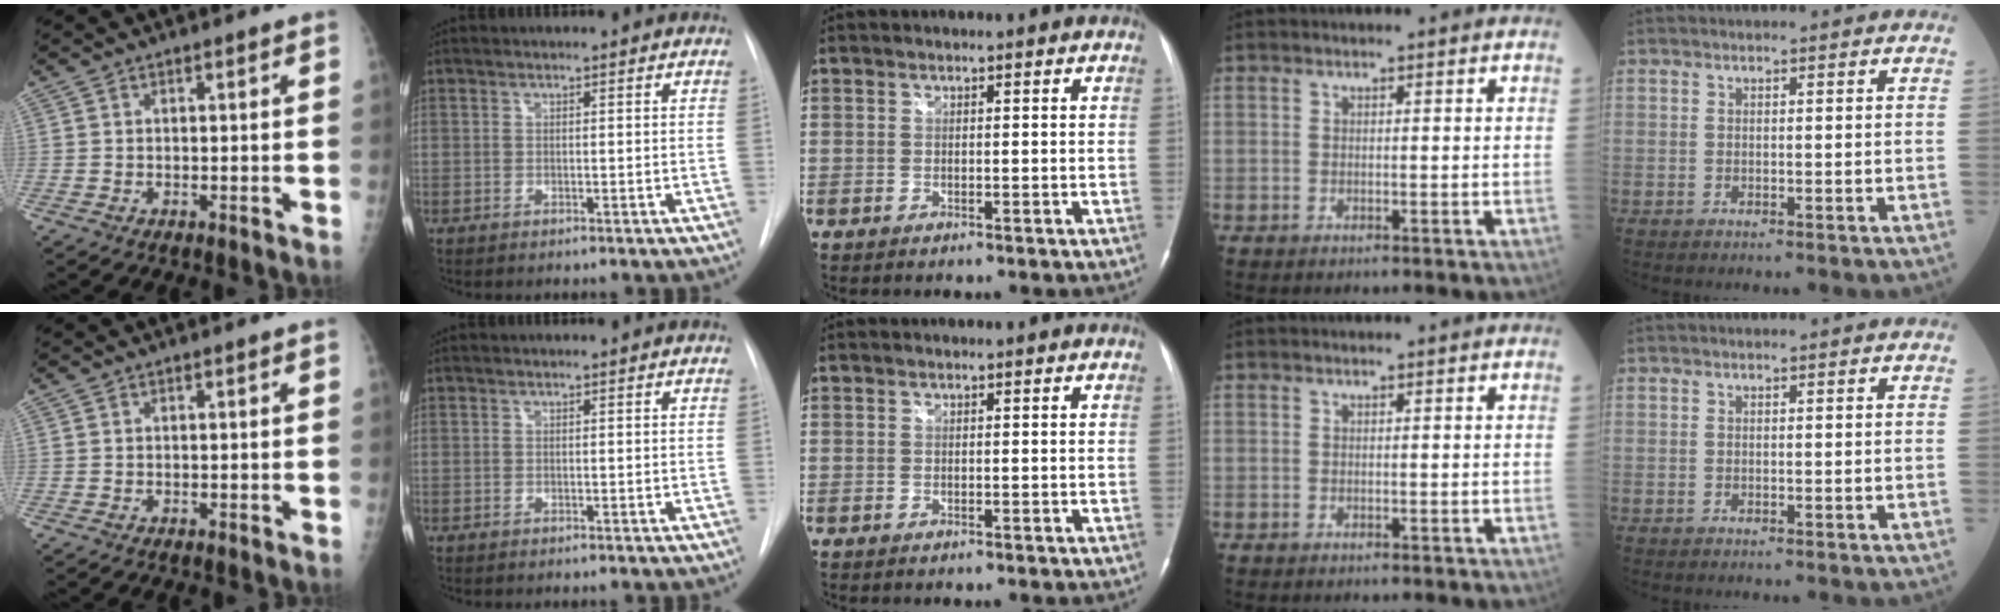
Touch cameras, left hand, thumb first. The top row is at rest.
{}